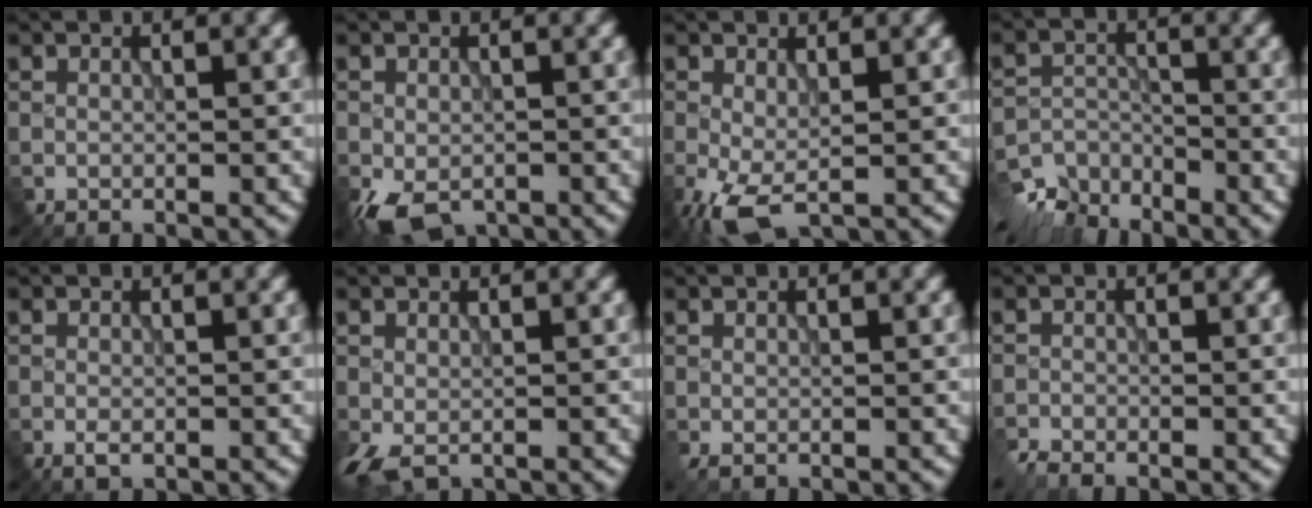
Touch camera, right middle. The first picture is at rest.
{"total": 4.7, "force": [-2.6, 2.9, 2.8], "torque": [-0.060, -0.022, -0.040]}
{"total": 4.1, "force": [-1.5, 1.7, 3.4], "torque": [-0.090, -0.013, -0.030]}
{"total": 6.7, "force": [-6.1, 2.6, 0.8], "torque": [-0.003, -0.008, -0.103]}
{"total": 0.9, "force": [-0.5, 0.4, 0.7], "torque": [-0.014, -0.007, -0.007]}
{"total": 2.3, "force": [-0.9, 1.2, 1.8], "torque": [-0.051, -0.009, -0.016]}
{"total": 0.9, "force": [-0.3, 0.5, 0.7], "torque": [-0.022, -0.007, -0.003]}
{"total": 1.5, "force": [-1.4, 0.3, 0.5], "torque": [-0.013, -0.006, -0.033]}